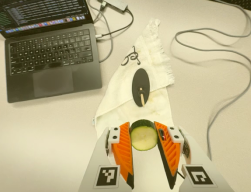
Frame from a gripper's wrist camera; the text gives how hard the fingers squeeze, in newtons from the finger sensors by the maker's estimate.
{"total": 12.4, "left": 12.5, "right": 12.3}